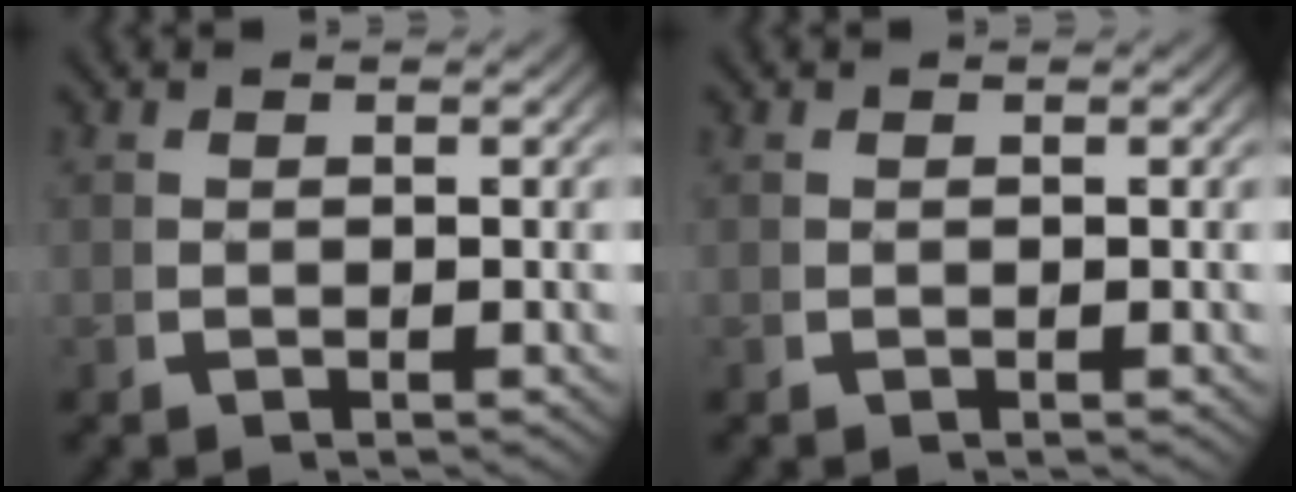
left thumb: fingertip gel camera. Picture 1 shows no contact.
{"total": 0.0}